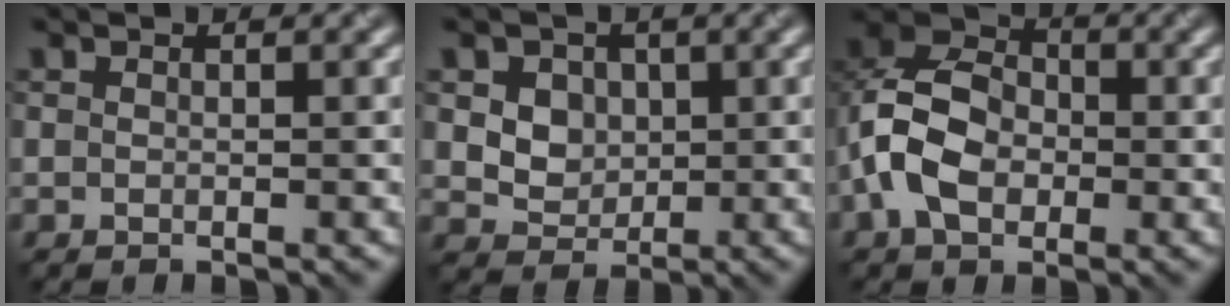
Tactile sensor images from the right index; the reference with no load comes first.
{"total": 5.1, "force": [1.5, 4.1, 2.5], "torque": [-0.049, 0.006, 0.029]}
{"total": 7.5, "force": [-1.9, 5.3, 5.0], "torque": [-0.100, 0.011, -0.050]}